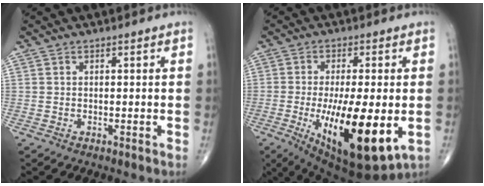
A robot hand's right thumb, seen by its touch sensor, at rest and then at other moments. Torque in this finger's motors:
{"motor_torque": [2.39, 2.59, 1.15, -1.21, 0.63]}